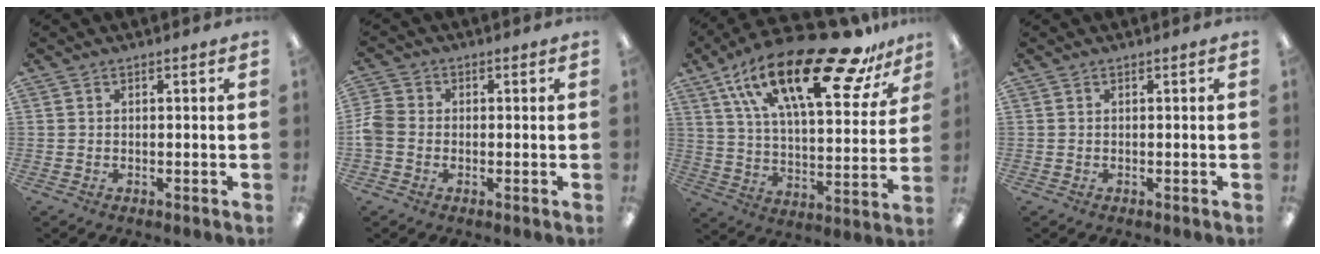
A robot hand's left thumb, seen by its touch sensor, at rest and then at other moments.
{"total": 4.7, "force": [-0.9, 3.8, 2.5], "torque": [-0.049, 0.012, -0.014]}
{"total": 29.7, "force": [17.7, 11.1, 21.1], "torque": [-0.344, -0.091, 0.292]}
{"total": 0.0}